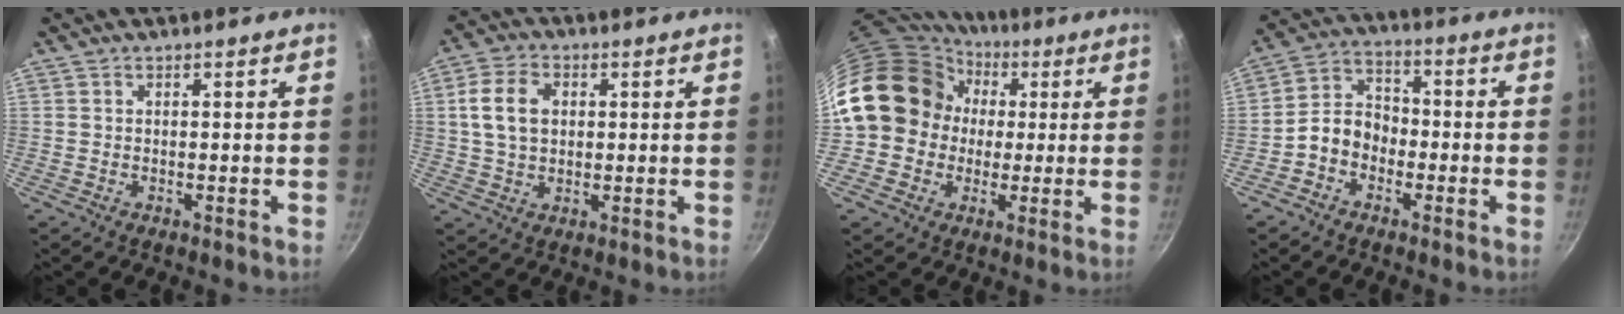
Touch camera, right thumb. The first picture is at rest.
{"total": 8.6, "force": [1.5, 6.2, 5.8], "torque": [-0.098, 0.010, 0.023]}
{"total": 17.4, "force": [1.4, 15.4, 8.1], "torque": [-0.119, 0.043, 0.016]}
{"total": 7.4, "force": [-2.7, 5.7, 3.8], "torque": [-0.041, 0.041, -0.066]}